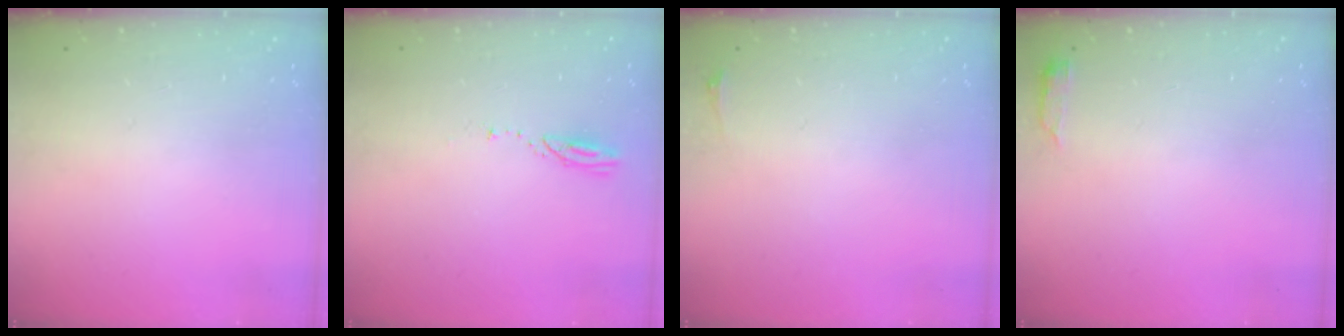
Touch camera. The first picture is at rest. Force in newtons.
{"total": 3.0, "press": 3.0, "slide": 0.1}
{"total": 2.8, "press": 2.1, "slide": 1.9}
{"total": 2.6, "press": 2.6, "slide": 0.5}